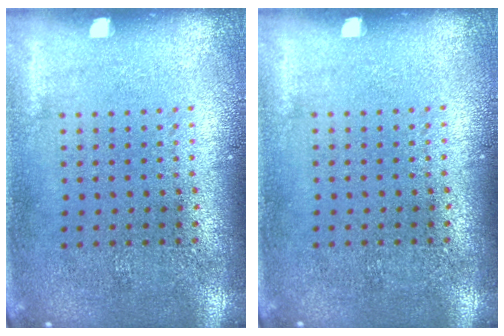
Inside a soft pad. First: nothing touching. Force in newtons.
{"total": 0.0}